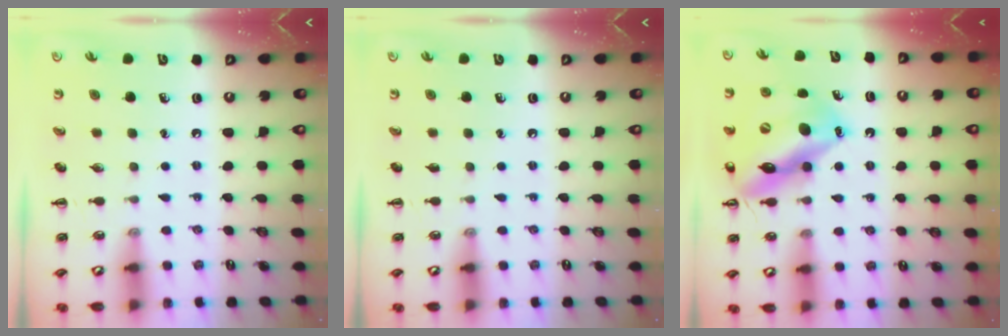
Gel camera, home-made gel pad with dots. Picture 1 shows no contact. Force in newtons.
{"total": 0.0}
{"total": 16.5, "press": 16.3, "slide": 2.7}